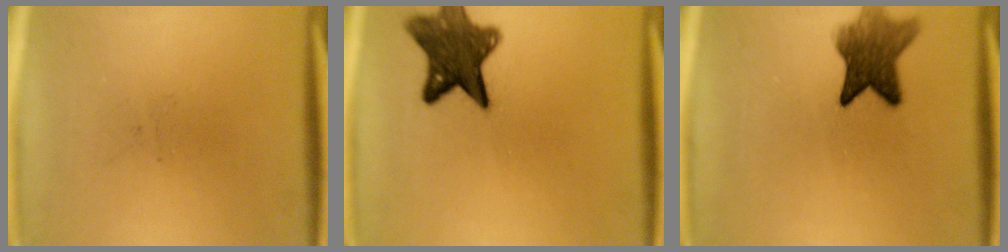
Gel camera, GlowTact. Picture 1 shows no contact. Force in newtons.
{"total": 10.5}
{"total": 7.8}